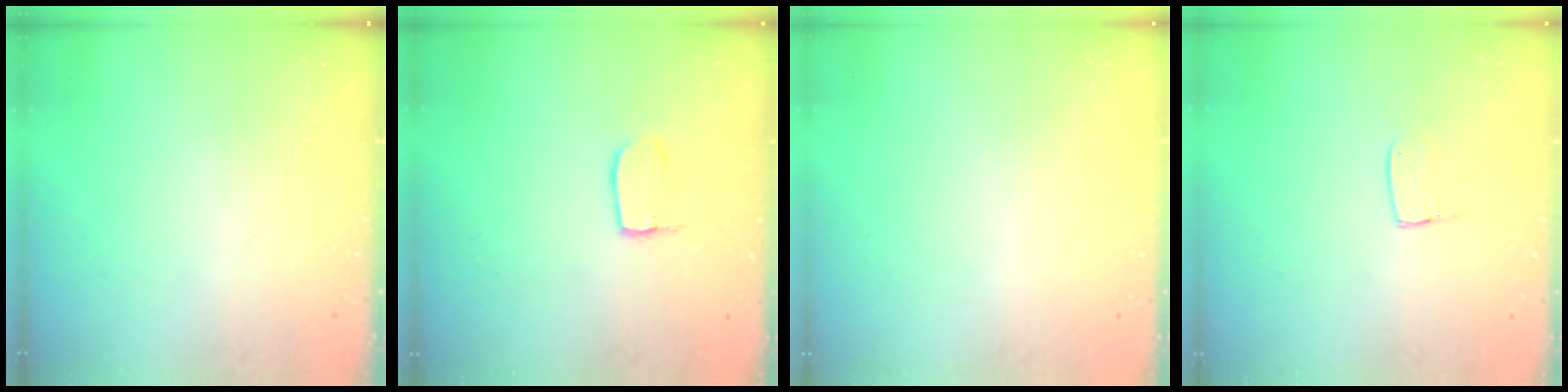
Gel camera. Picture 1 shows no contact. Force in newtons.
{"total": 5.9, "press": 5.9, "slide": 0.2}
{"total": 0.0}
{"total": 5.2, "press": 5.2, "slide": 0.4}